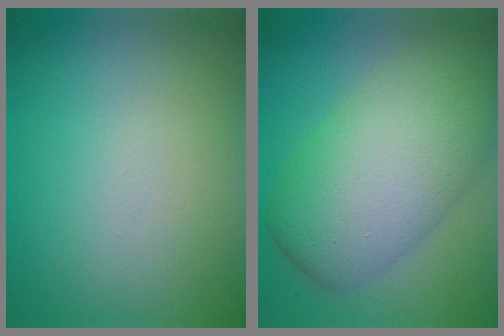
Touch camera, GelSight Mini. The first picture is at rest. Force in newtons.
{"total": 9.6, "press": 9.6, "slide": 0.3}